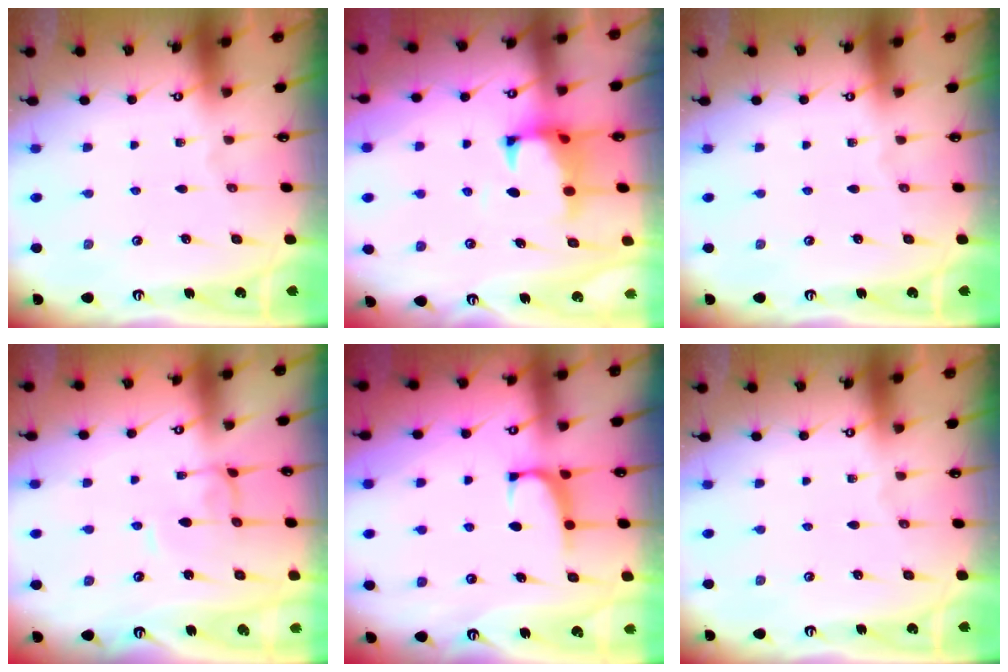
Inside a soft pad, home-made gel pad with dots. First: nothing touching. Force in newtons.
{"total": 1.6, "press": 1.1, "slide": 1.1}
{"total": 0.0}
{"total": 1.4, "press": 1.4, "slide": 0.2}
{"total": 1.0, "press": 0.6, "slide": 0.7}
{"total": 0.0}